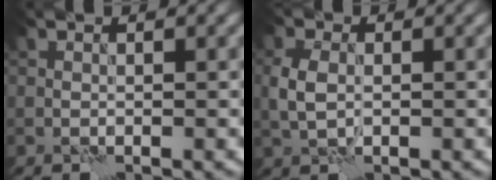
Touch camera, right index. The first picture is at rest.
{"total": 2.7, "force": [0.0, 1.8, 2.0], "torque": [-0.053, 0.002, -0.003]}